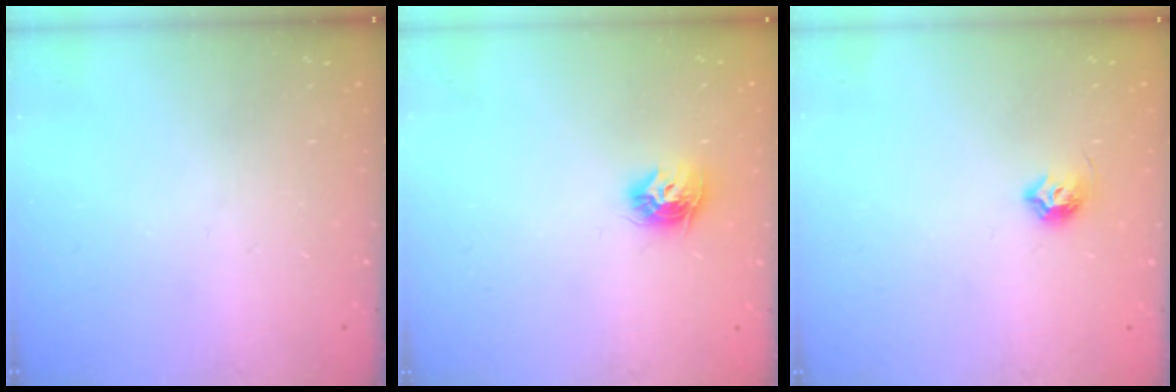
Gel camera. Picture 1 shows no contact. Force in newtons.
{"total": 8.7, "press": 8.7, "slide": 0.3}
{"total": 6.7, "press": 6.6, "slide": 1.0}